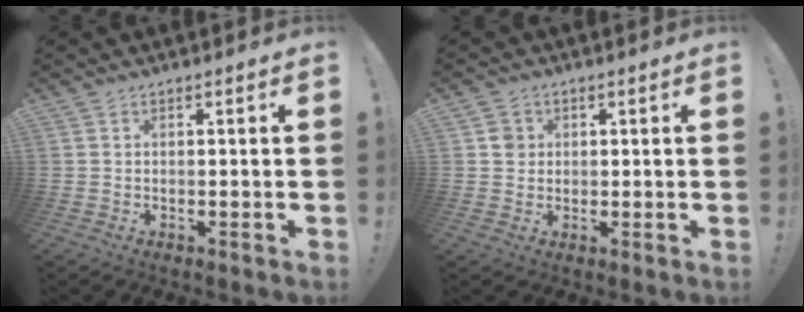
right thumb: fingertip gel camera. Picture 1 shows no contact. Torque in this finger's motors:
{"motor_torque": [0.00, -0.10, -0.06, 0.16, 0.03]}